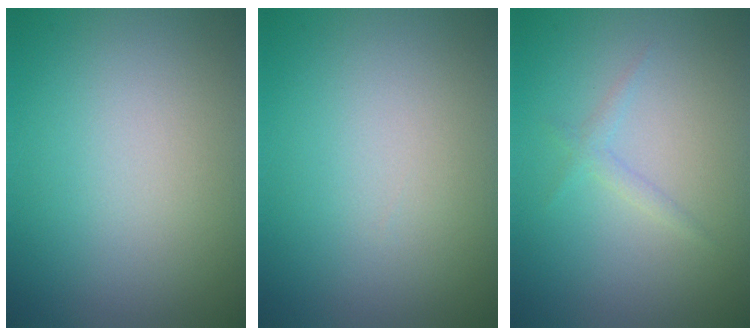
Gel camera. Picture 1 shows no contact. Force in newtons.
{"total": 0.0}
{"total": 1.0, "press": 1.0, "slide": 0.0}